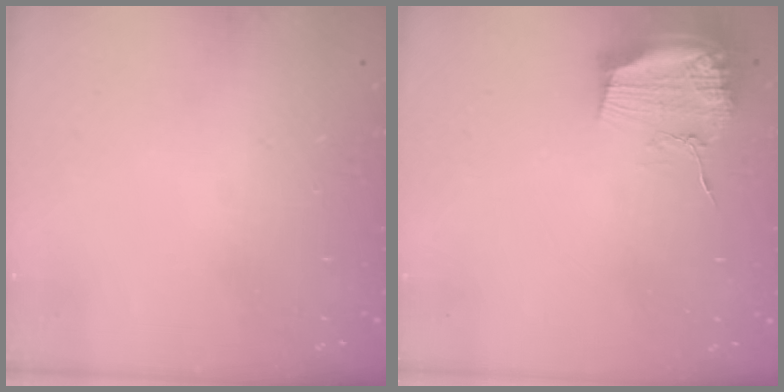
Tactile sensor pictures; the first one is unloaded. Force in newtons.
{"total": 15.6, "press": 15.6, "slide": 0.1}